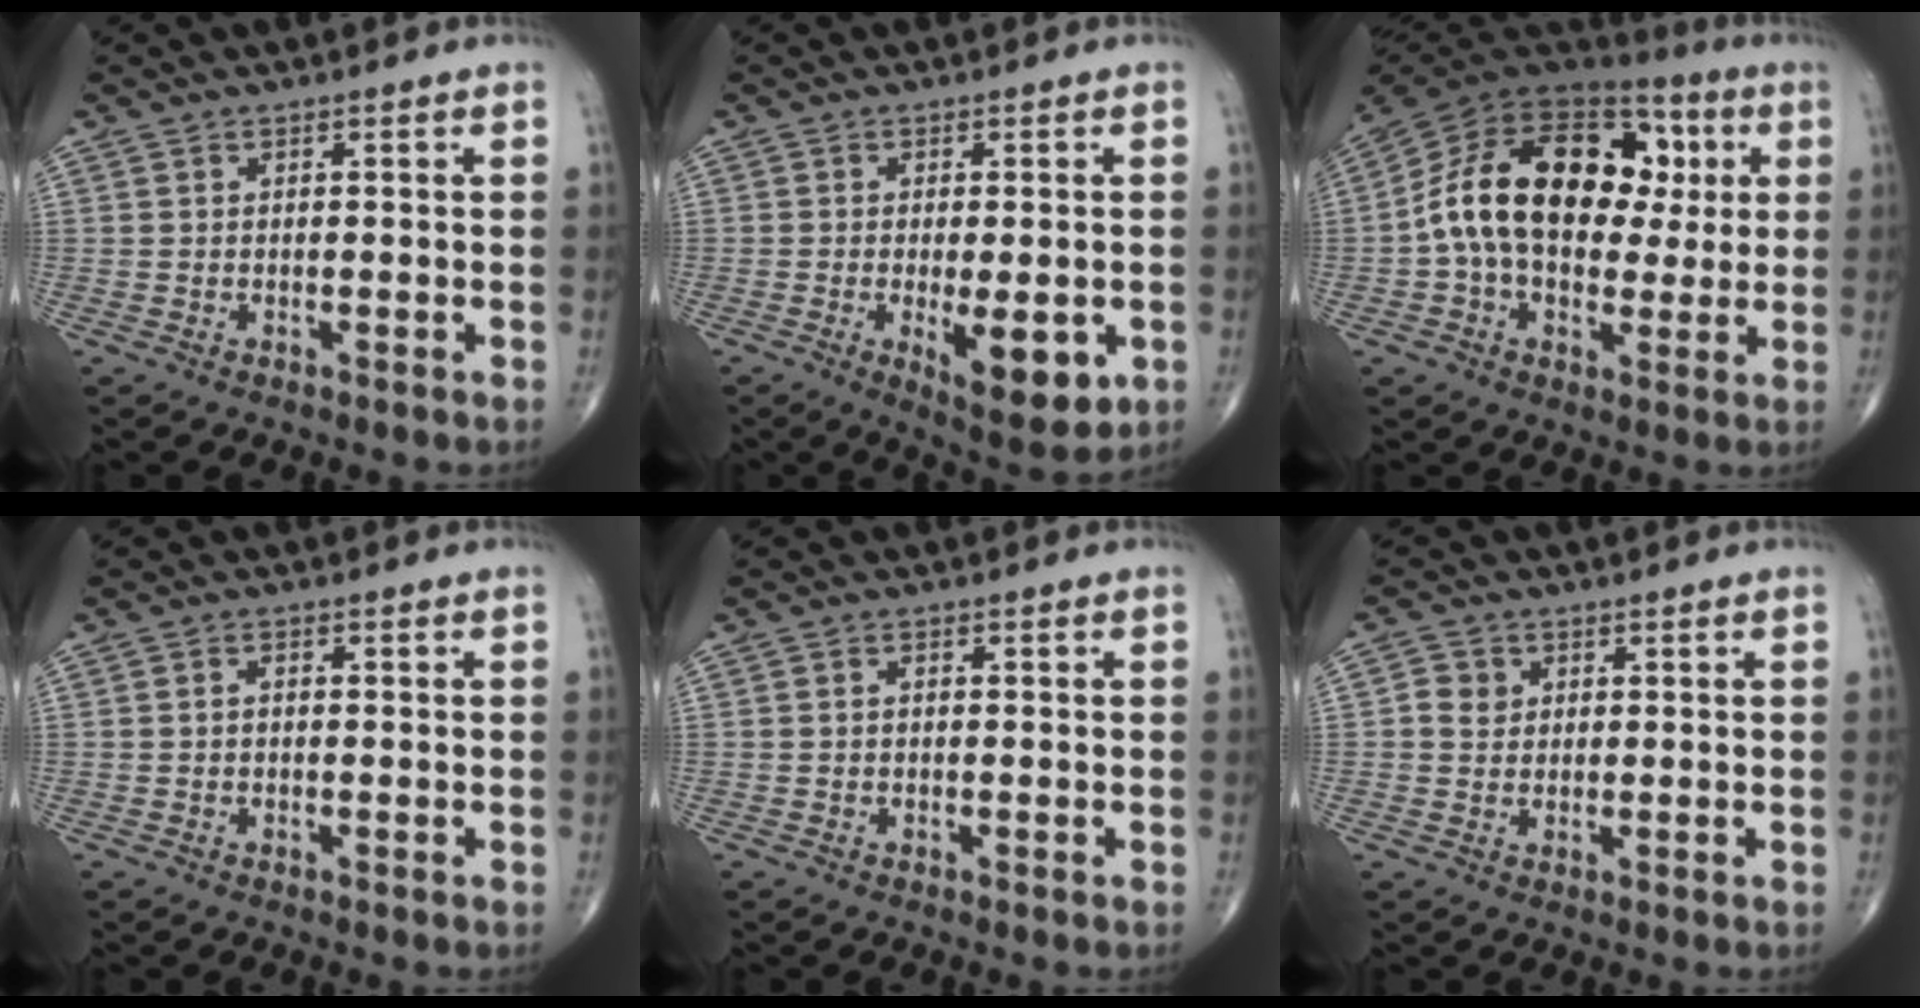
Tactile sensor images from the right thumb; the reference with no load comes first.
{"total": 10.4, "force": [-2.9, 4.0, 9.1], "torque": [-0.117, -0.017, -0.035]}
{"total": 24.0, "force": [2.2, 15.5, 18.1], "torque": [-0.290, 0.030, 0.029]}
{"total": 0.9, "force": [-0.1, 0.6, 0.7], "torque": [-0.007, 0.006, -0.004]}
{"total": 0.6, "force": [-0.1, 0.4, 0.4], "torque": [-0.005, 0.003, -0.003]}
{"total": 3.2, "force": [0.7, 2.9, 1.2], "torque": [-0.006, 0.001, 0.009]}